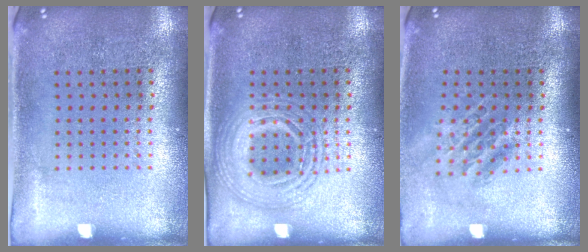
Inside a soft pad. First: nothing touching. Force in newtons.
{"total": 2.6, "press": 2.6, "slide": 0.2}
{"total": 1.4, "press": 1.1, "slide": 0.9}